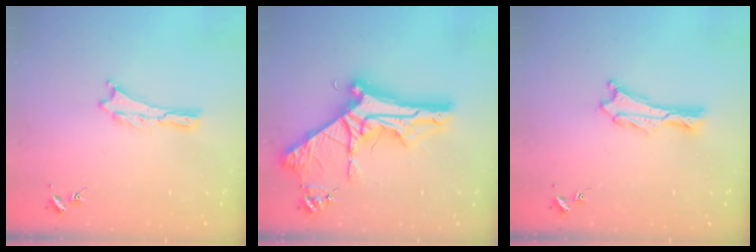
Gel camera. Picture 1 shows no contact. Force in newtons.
{"total": 12.0, "press": 12.0, "slide": 1.3}
{"total": 0.9, "press": 0.9, "slide": 0.2}